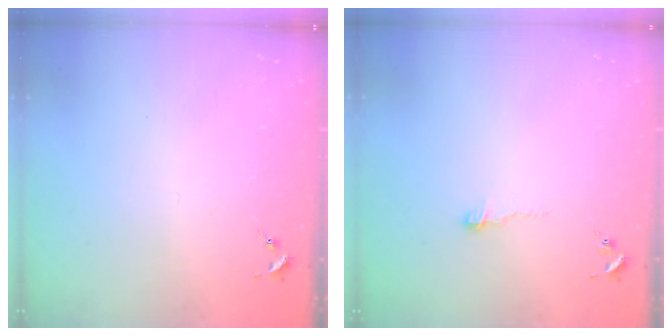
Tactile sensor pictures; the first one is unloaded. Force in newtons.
{"total": 3.4, "press": 3.4, "slide": 0.2}